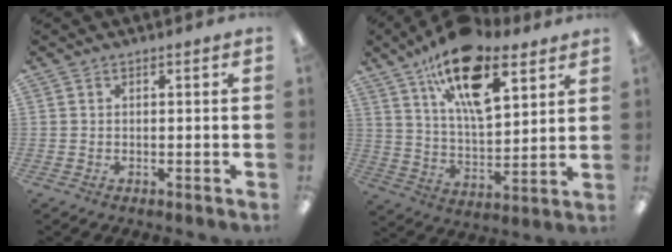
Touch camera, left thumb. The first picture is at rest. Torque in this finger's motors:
{"motor_torque": [0.51, 0.57, 1.91, -0.86, 0.55]}